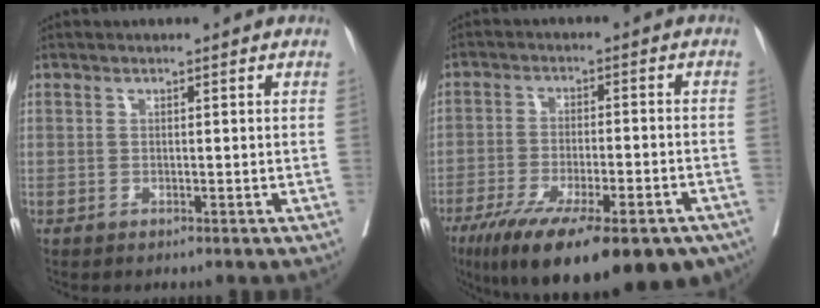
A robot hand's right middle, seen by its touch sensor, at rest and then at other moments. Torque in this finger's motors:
{"motor_torque": [1.33, -0.80, 0.47, 0.17]}